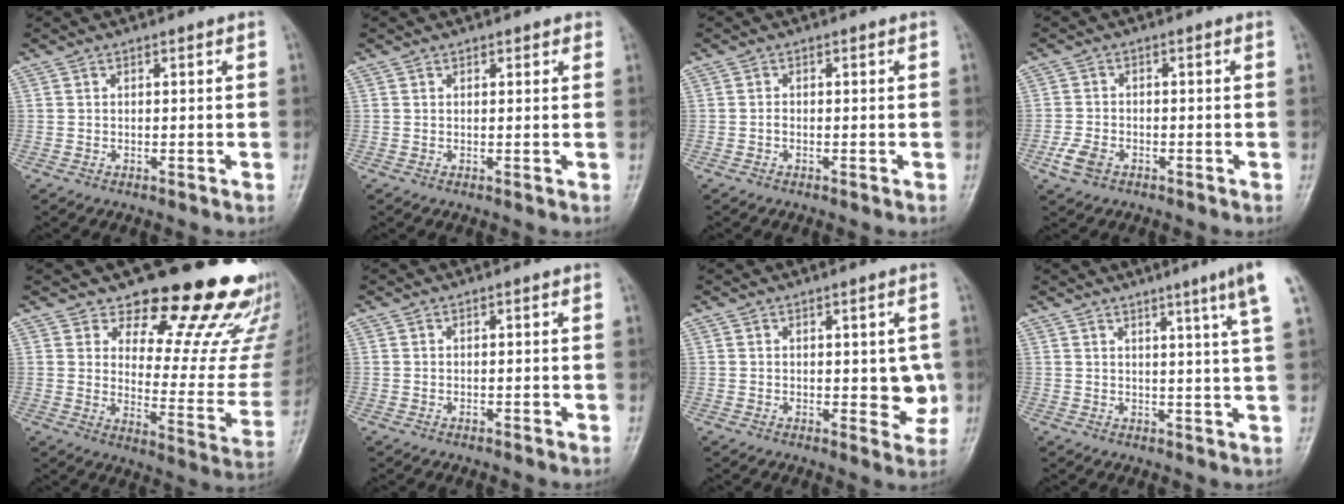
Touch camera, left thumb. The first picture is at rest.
{"total": 1.0, "force": [0.6, 0.6, 0.5], "torque": [0.003, -0.002, 0.003]}
{"total": 0.6, "force": [-0.4, 0.4, 0.3], "torque": [-0.007, 0.001, -0.012]}
{"total": 4.0, "force": [-2.2, 2.4, 2.2], "torque": [-0.052, 0.006, -0.044]}
{"total": 21.4, "force": [17.9, 7.2, 9.4], "torque": [-0.065, -0.149, 0.222]}
{"total": 0.6, "force": [-0.4, 0.4, 0.3], "torque": [-0.004, 0.006, -0.007]}
{"total": 6.0, "force": [0.0, 3.1, 5.2], "torque": [-0.032, -0.006, 0.003]}
{"total": 7.7, "force": [4.4, -0.9, 6.2], "torque": [-0.084, -0.018, 0.052]}